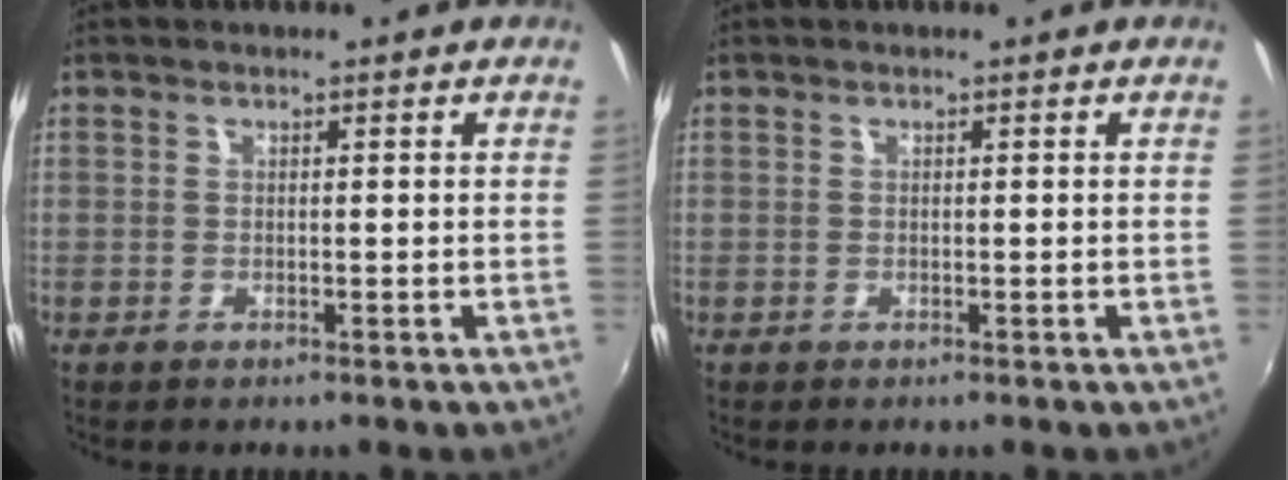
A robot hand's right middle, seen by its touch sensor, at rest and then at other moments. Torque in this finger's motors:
{"motor_torque": [0.08, -0.08, 0.01, 0.00]}